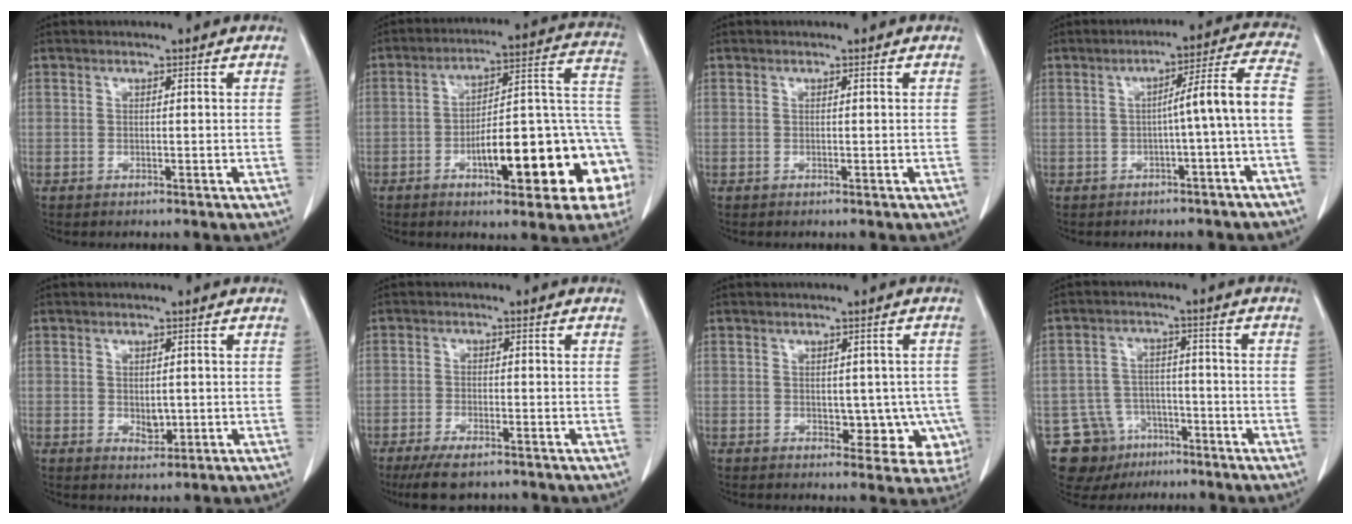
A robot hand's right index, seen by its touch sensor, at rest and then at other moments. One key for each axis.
{"total": 20.8, "fx": -6.9, "fy": 5.2, "fz": 18.9, "tx": -0.181, "ty": 0.041, "tz": -0.085}
{"total": 0.0}
{"total": 8.2, "fx": -1.8, "fy": -1.1, "fz": 7.9, "tx": -0.101, "ty": 0.023, "tz": -0.025}
{"total": 2.6, "fx": -0.2, "fy": 1.5, "fz": 2.1, "tx": -0.033, "ty": -0.005, "tz": 0.005}
{"total": 6.0, "fx": -4.5, "fy": 1.8, "fz": 3.6, "tx": -0.059, "ty": -0.010, "tz": -0.074}
{"total": 6.9, "fx": -1.0, "fy": 4.4, "fz": 5.2, "tx": -0.038, "ty": 0.011, "tz": -0.003}
{"total": 7.7, "fx": -4.5, "fy": 6.2, "fz": 0.5, "tx": -0.006, "ty": 0.014, "tz": -0.063}